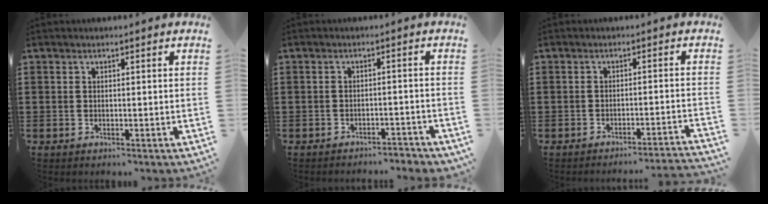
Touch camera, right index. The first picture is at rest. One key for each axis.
{"total": 2.1, "fx": -2.1, "fy": 0.2, "fz": 0.3, "tx": -0.011, "ty": 0.001, "tz": -0.043}
{"total": 2.4, "fx": -2.2, "fy": -0.5, "fz": 0.9, "tx": -0.017, "ty": -0.004, "tz": -0.046}